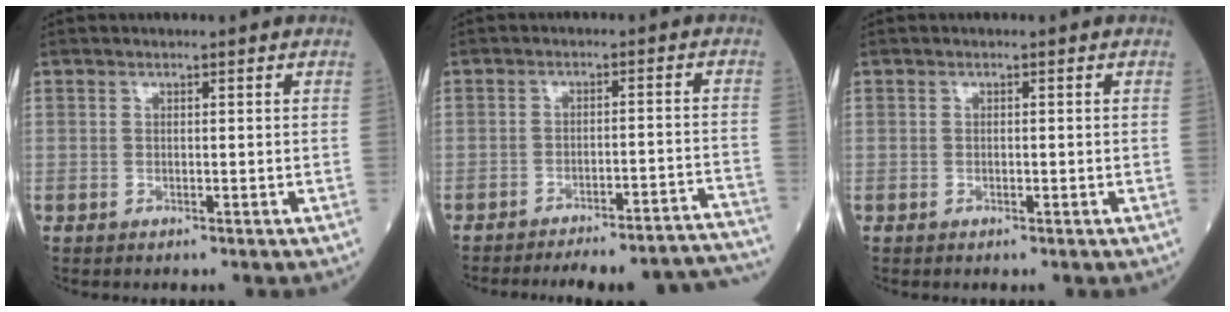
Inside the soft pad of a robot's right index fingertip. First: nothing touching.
{"total": 19.9, "force": [-19.1, 1.1, 5.3], "torque": [-0.030, 0.005, -0.236]}
{"total": 0.5, "force": [-0.2, 0.2, 0.5], "torque": [-0.008, 0.000, -0.002]}